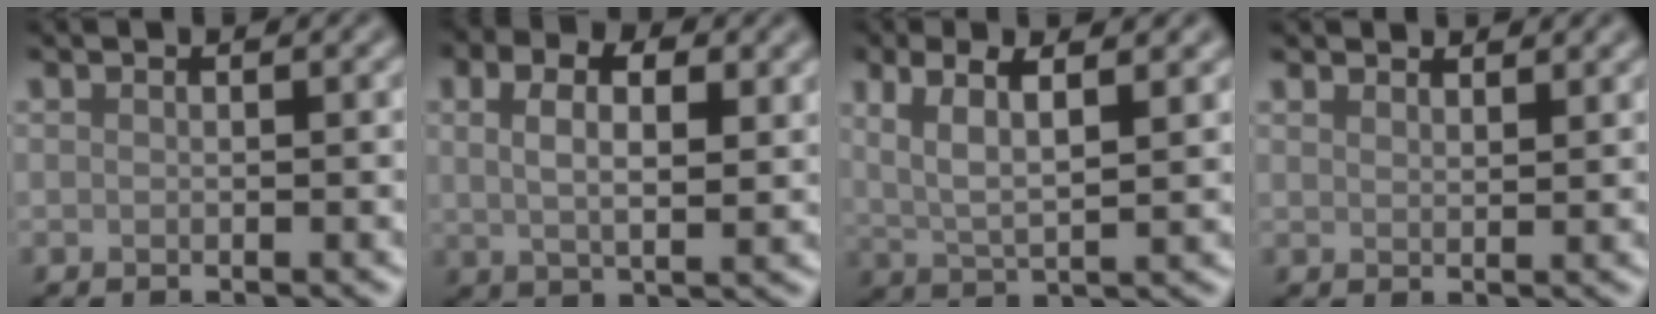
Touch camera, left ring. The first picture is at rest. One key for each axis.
{"total": 6.2, "fx": 2.3, "fy": 3.4, "fz": 4.7, "tx": -0.085, "ty": 0.001, "tz": 0.030}
{"total": 4.9, "fx": 2.1, "fy": 1.3, "fz": 4.2, "tx": -0.083, "ty": 0.000, "tz": 0.042}
{"total": 2.4, "fx": 2.3, "fy": 0.4, "fz": 0.5, "tx": -0.012, "ty": 0.003, "tz": 0.034}